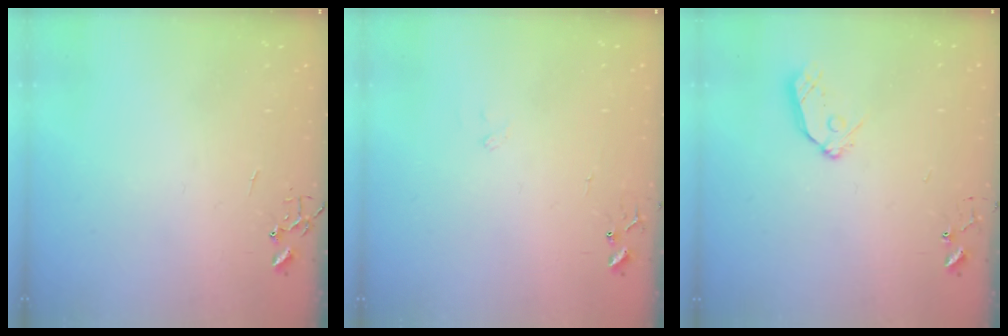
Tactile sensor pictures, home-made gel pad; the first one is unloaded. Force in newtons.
{"total": 7.6, "press": 7.6, "slide": 0.5}
{"total": 8.4, "press": 8.4, "slide": 0.7}